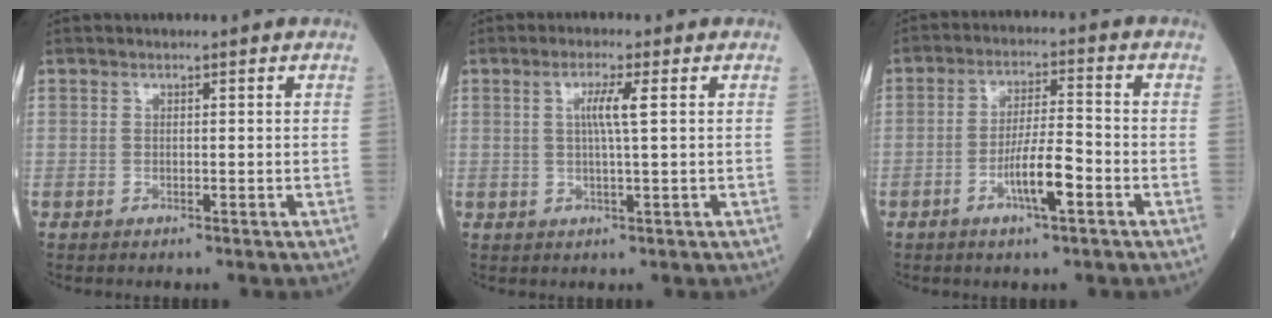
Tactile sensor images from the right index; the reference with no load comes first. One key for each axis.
{"total": 3.6, "fx": 0.8, "fy": -0.4, "fz": 3.5, "tx": -0.069, "ty": 0.001, "tz": 0.013}
{"total": 6.9, "fx": -2.9, "fy": 0.8, "fz": 6.2, "tx": -0.117, "ty": 0.001, "tz": -0.053}